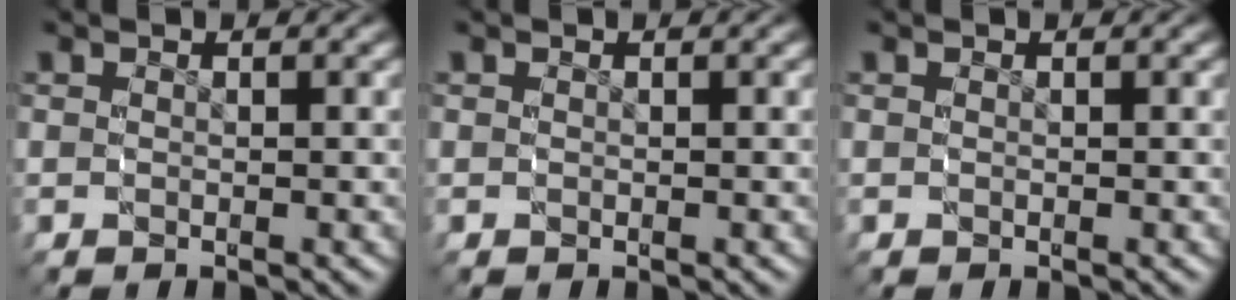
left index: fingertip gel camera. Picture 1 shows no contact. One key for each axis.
{"total": 0.0}
{"total": 0.0}